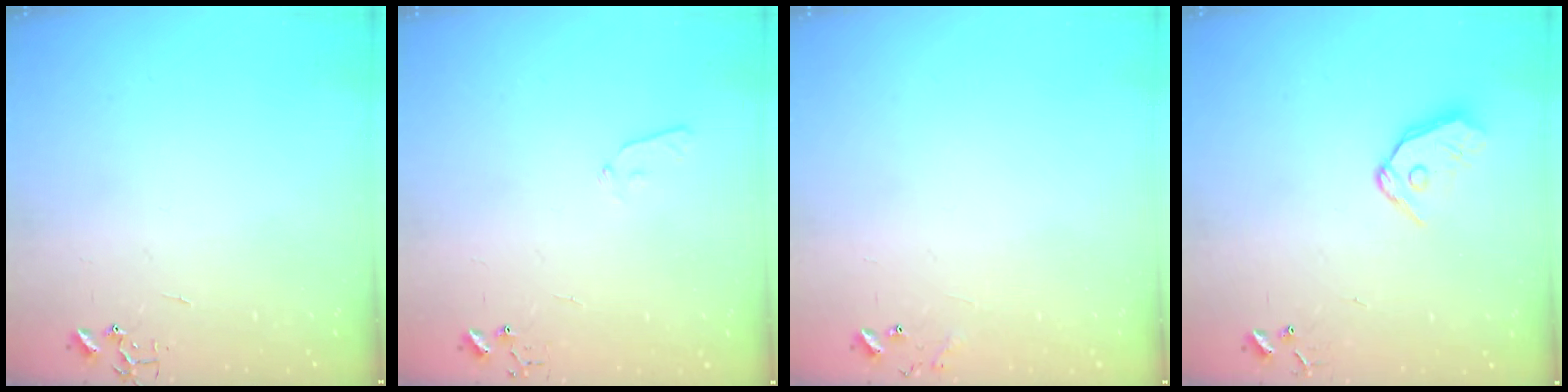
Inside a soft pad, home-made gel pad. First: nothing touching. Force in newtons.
{"total": 4.8, "press": 4.7, "slide": 1.0}
{"total": 7.0, "press": 7.0, "slide": 0.5}
{"total": 9.8, "press": 9.7, "slide": 1.3}